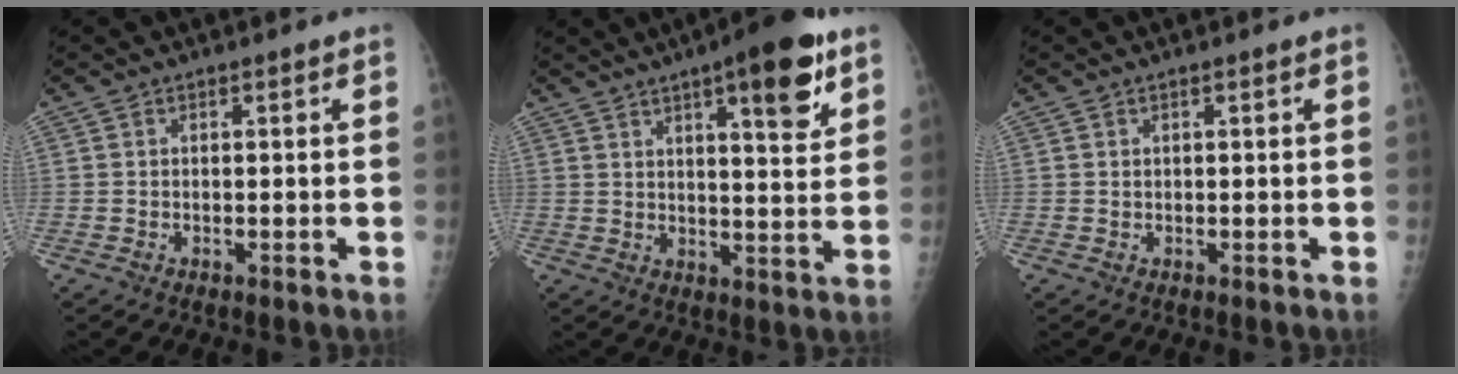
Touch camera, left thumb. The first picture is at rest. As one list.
[{"total": 13.3, "force": [7.3, 3.5, 10.6], "torque": [-0.127, -0.031, 0.099]}, {"total": 0.0}]